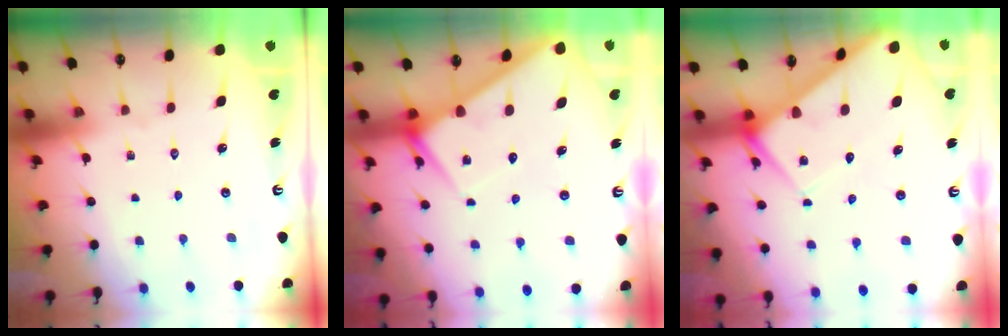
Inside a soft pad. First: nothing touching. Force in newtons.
{"total": 5.7, "press": 5.7, "slide": 0.4}
{"total": 8.4, "press": 8.4, "slide": 0.8}